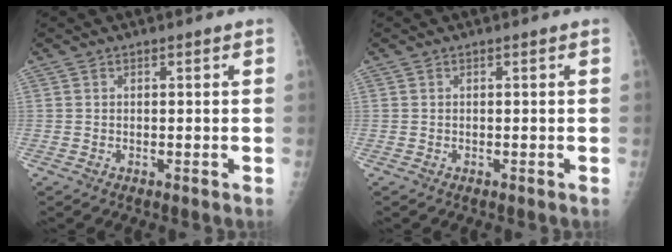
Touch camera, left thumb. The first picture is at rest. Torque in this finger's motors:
{"motor_torque": [-0.07, 0.13, 0.14, 0.08, 0.02]}